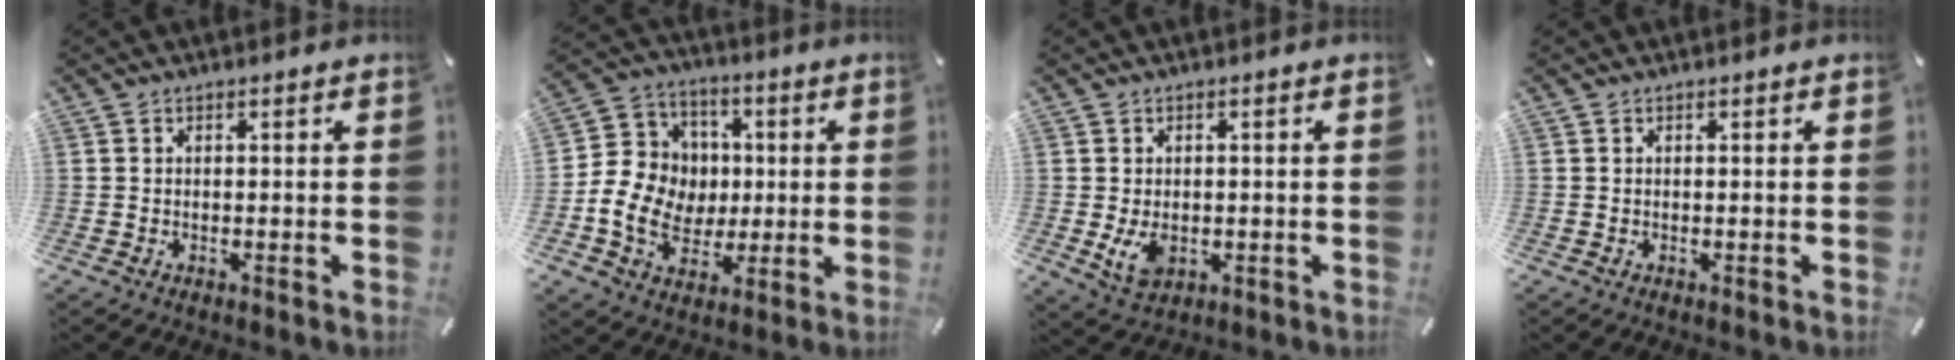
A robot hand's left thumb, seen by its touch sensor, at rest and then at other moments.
{"total": 12.4, "force": [-1.3, 11.6, 4.3], "torque": [-0.076, 0.019, -0.013]}
{"total": 4.8, "force": [-0.6, 3.6, 3.2], "torque": [-0.066, -0.004, -0.012]}
{"total": 0.0}